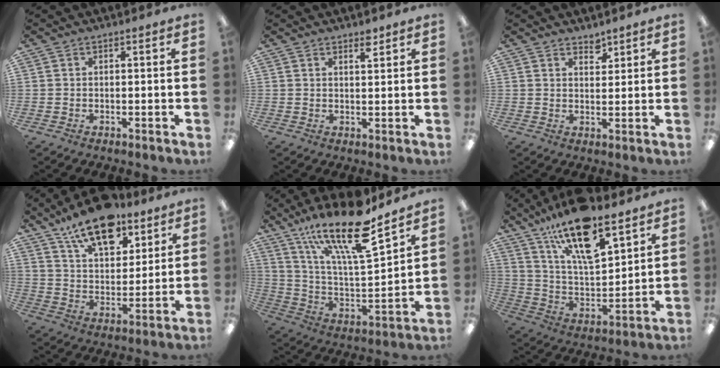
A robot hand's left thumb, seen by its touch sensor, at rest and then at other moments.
{"total": 2.8, "force": [2.3, 0.8, 1.4], "torque": [-0.016, -0.007, 0.038]}
{"total": 3.1, "force": [2.7, 1.3, 0.6], "torque": [0.010, -0.021, 0.046]}
{"total": 16.2, "force": [11.7, 7.4, 8.4], "torque": [-0.140, -0.059, 0.207]}
{"total": 22.7, "force": [15.9, 6.1, 15.0], "torque": [-0.265, -0.098, 0.268]}
{"total": 19.7, "force": [13.9, 6.8, 12.1], "torque": [-0.206, -0.075, 0.236]}